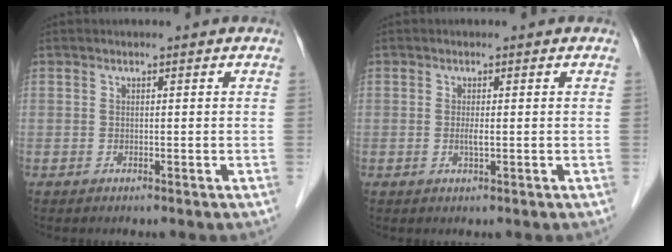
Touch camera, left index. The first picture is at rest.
{"total": 1.3, "force": [-0.2, 0.1, 1.3], "torque": [-0.028, -0.005, -0.003]}